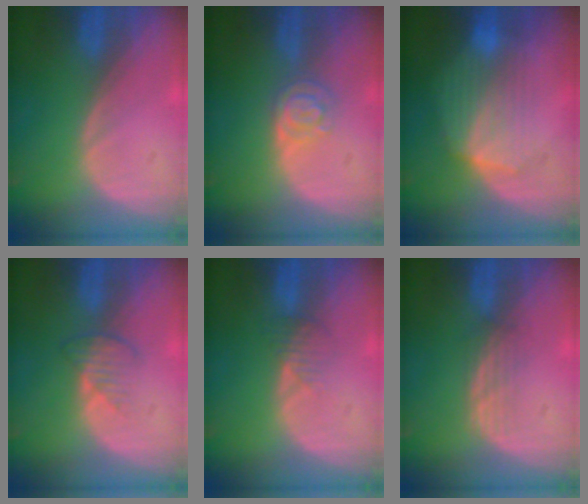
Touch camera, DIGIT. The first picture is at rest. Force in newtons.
{"total": 4.6, "press": 4.0, "slide": 2.3}
{"total": 7.3, "press": 7.1, "slide": 1.4}
{"total": 3.0, "press": 2.8, "slide": 1.1}
{"total": 2.1, "press": 2.1, "slide": 0.2}
{"total": 2.4, "press": 2.3, "slide": 0.6}